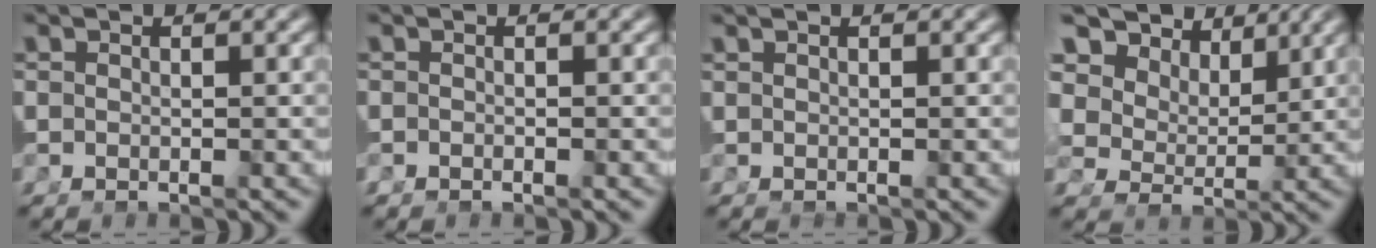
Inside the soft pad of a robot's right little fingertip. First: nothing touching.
{"total": 0.5, "force": [-0.4, -0.1, 0.2], "torque": [-0.006, -0.001, -0.008]}
{"total": 0.9, "force": [0.5, -0.8, 0.0], "torque": [0.016, 0.006, 0.014]}
{"total": 11.7, "force": [5.5, 7.9, 6.6], "torque": [-0.133, 0.010, 0.080]}